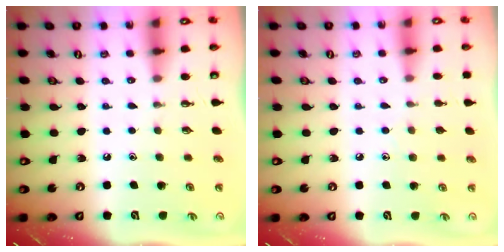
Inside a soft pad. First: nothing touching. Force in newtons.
{"total": 4.8, "press": 4.8, "slide": 0.5}